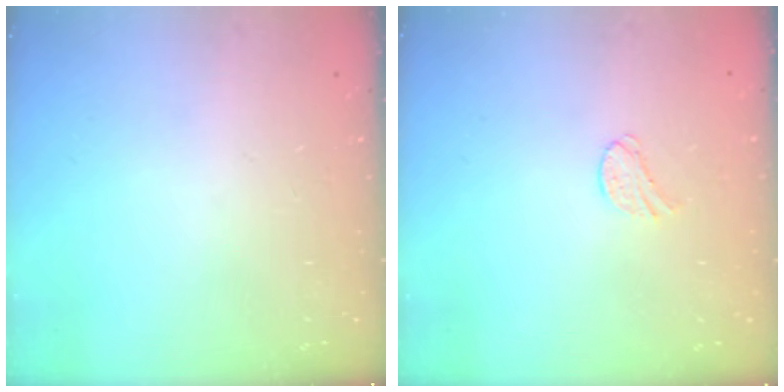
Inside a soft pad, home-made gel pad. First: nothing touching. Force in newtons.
{"total": 5.9, "press": 5.8, "slide": 0.5}